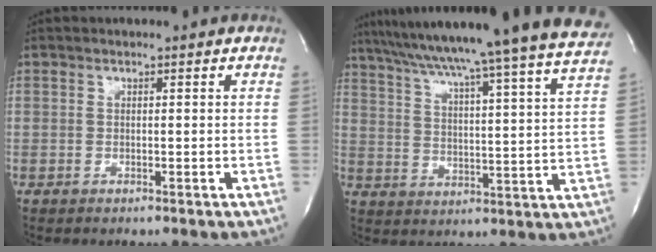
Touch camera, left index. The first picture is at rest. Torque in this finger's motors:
{"motor_torque": [0.03, -0.06, 0.61, 0.21]}